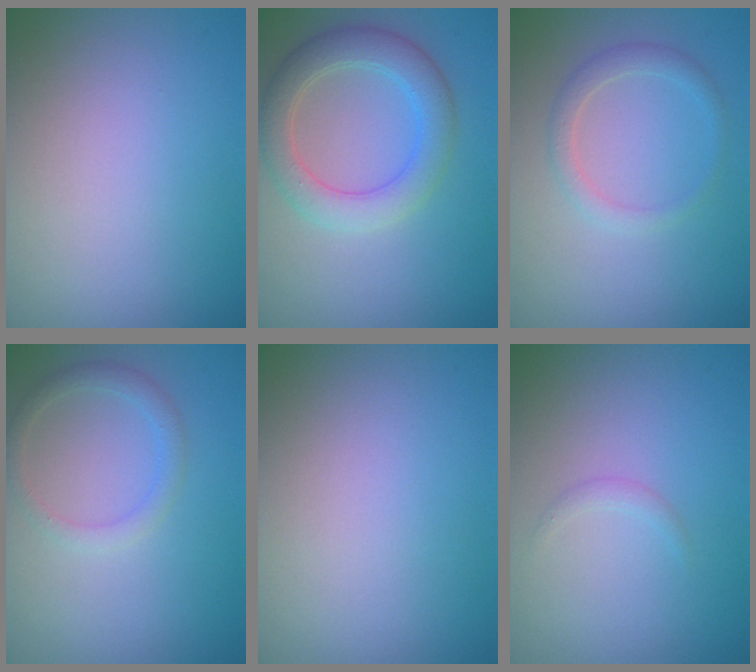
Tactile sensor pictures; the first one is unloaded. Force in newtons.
{"total": 4.4, "press": 4.4, "slide": 0.2}
{"total": 1.8, "press": 1.8, "slide": 0.1}
{"total": 1.7, "press": 1.7, "slide": 0.2}
{"total": 0.0}
{"total": 0.6, "press": 0.6, "slide": 0.0}